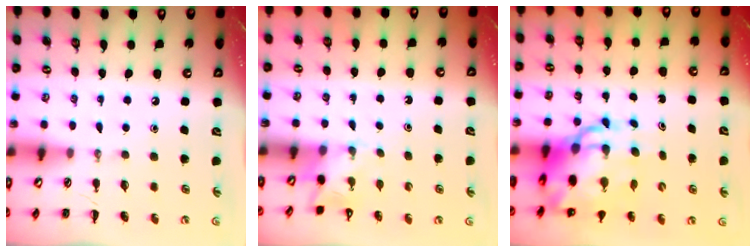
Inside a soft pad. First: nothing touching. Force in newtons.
{"total": 3.1, "press": 3.0, "slide": 0.8}
{"total": 11.7, "press": 11.2, "slide": 3.2}